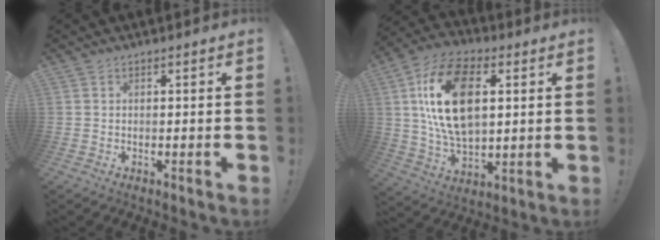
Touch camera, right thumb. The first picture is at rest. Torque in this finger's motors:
{"motor_torque": [1.73, 3.29, 2.01, 0.00, 0.79]}